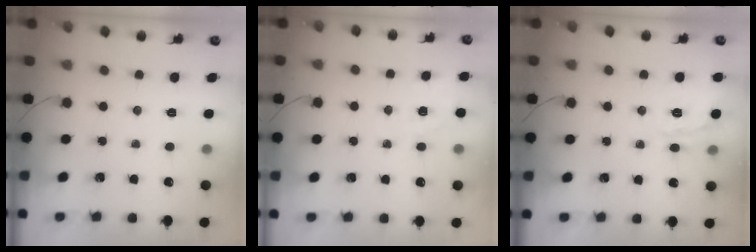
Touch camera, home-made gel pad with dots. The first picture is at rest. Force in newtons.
{"total": 1.5, "press": 0.3, "slide": 1.5}
{"total": 4.5, "press": 4.4, "slide": 0.8}